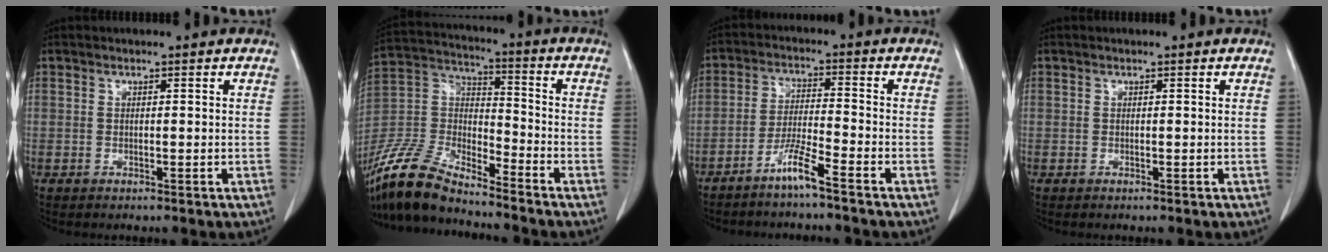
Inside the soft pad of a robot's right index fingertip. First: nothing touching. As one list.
[{"total": 14.3, "force": [-12.9, 2.9, 5.6], "torque": [-0.118, 0.002, -0.253]}, {"total": 5.1, "force": [-3.9, -0.6, 3.3], "torque": [-0.067, -0.008, -0.083]}, {"total": 0.0}]